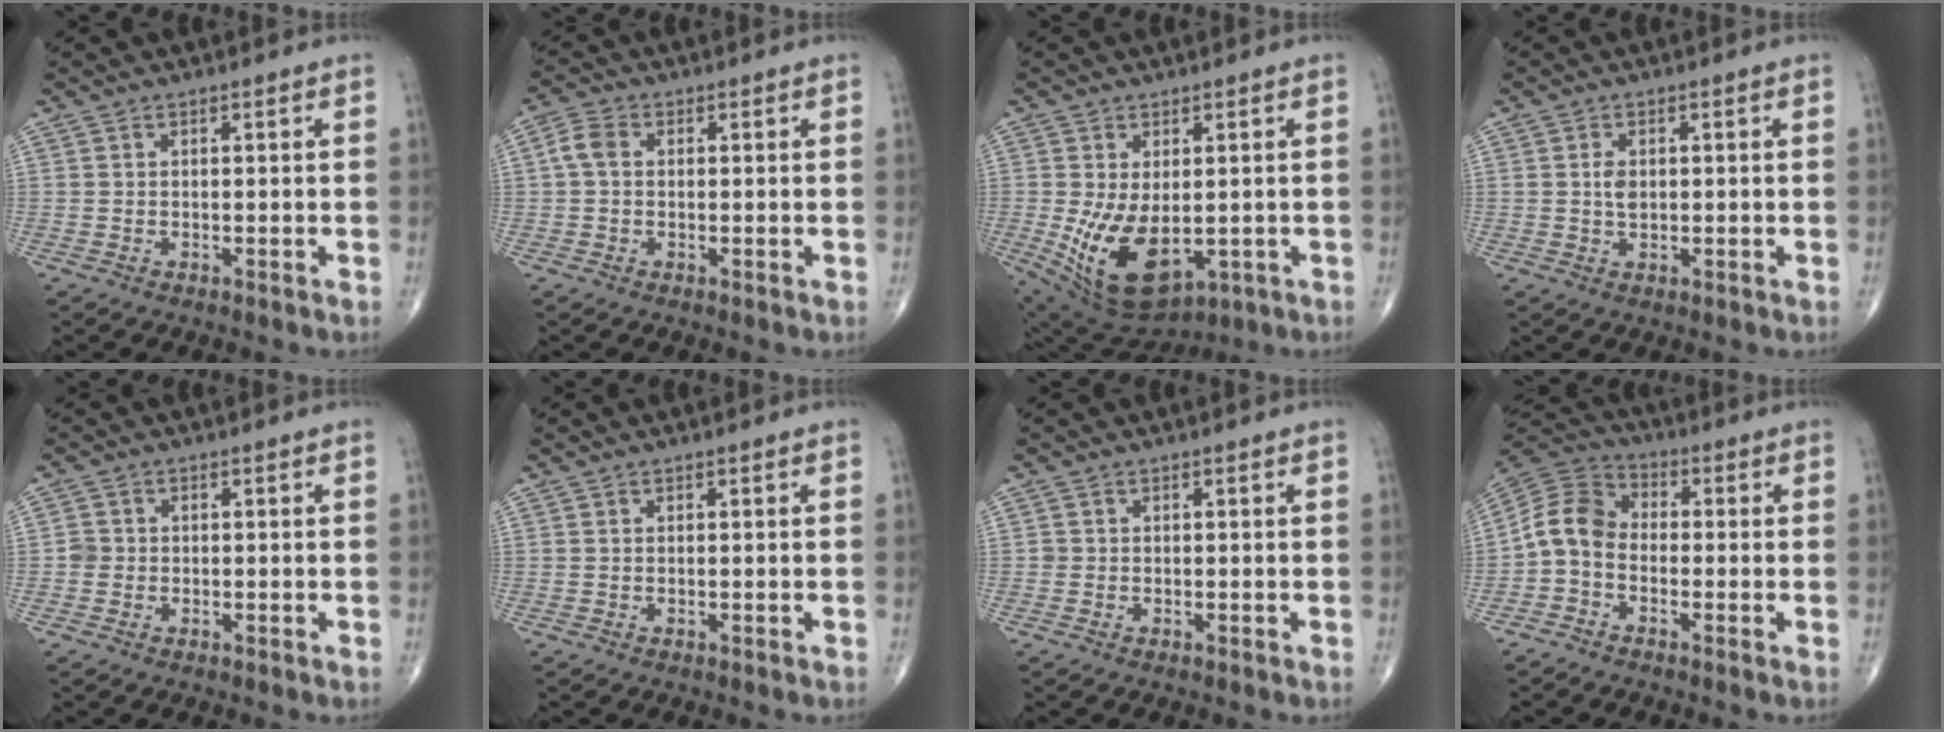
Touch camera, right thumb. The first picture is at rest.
{"total": 3.6, "force": [0.3, 2.6, 2.5], "torque": [-0.052, 0.012, 0.001]}
{"total": 13.6, "force": [-1.9, 7.6, 11.1], "torque": [-0.200, -0.015, 0.000]}
{"total": 2.5, "force": [0.3, 1.6, 1.9], "torque": [-0.031, -0.001, 0.006]}
{"total": 1.8, "force": [-0.3, 1.7, 0.6], "torque": [-0.002, 0.006, -0.007]}
{"total": 0.0}
{"total": 0.6, "force": [-0.1, 0.6, 0.0], "torque": [0.002, 0.004, -0.002]}
{"total": 7.9, "force": [-1.8, 5.9, 5.0], "torque": [-0.085, 0.033, -0.055]}